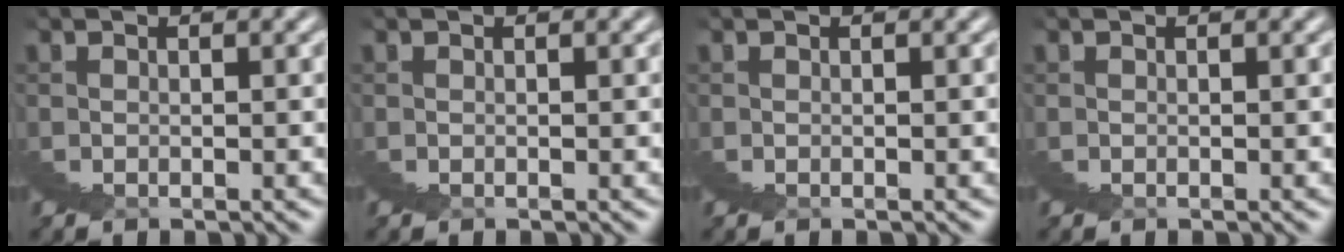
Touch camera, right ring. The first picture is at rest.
{"total": 0.0}
{"total": 0.0}
{"total": 0.0}